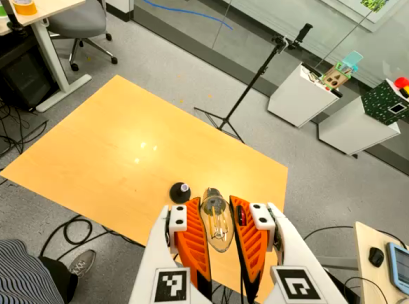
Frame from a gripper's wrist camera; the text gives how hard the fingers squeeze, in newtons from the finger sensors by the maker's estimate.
{"total": 23.7, "left": 25.9, "right": 21.5}